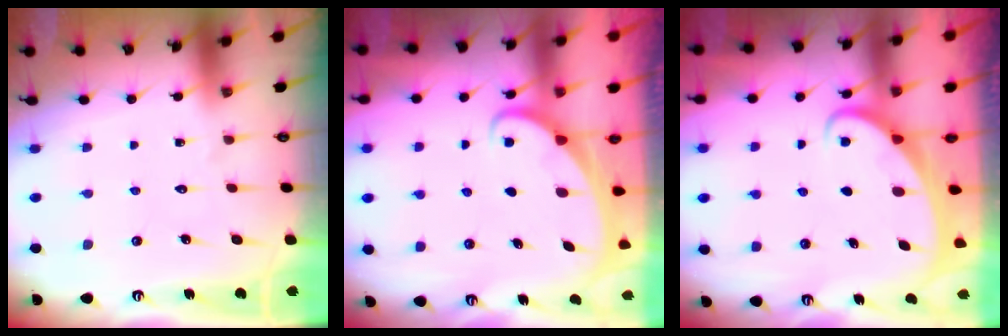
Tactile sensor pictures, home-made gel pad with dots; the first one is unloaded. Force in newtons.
{"total": 1.7, "press": 1.7, "slide": 0.2}
{"total": 2.0, "press": 2.0, "slide": 0.0}